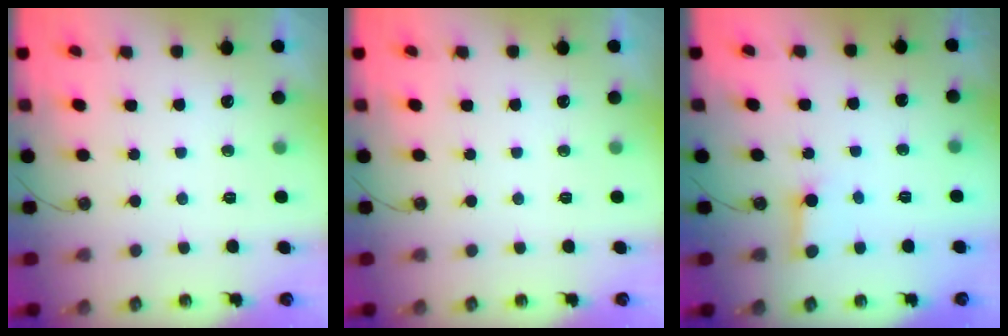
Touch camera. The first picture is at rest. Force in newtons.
{"total": 0.0}
{"total": 2.8, "press": 2.7, "slide": 0.3}